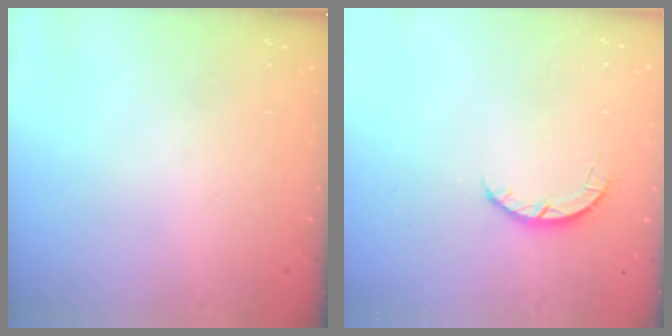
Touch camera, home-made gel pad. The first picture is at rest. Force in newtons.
{"total": 2.7, "press": 2.7, "slide": 0.4}